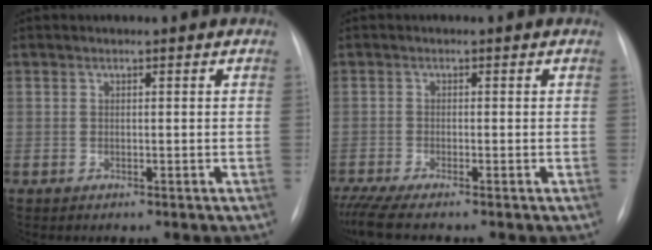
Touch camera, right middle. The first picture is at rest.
{"total": 5.3, "force": [-4.4, -0.3, 2.9], "torque": [-0.056, -0.014, -0.079]}